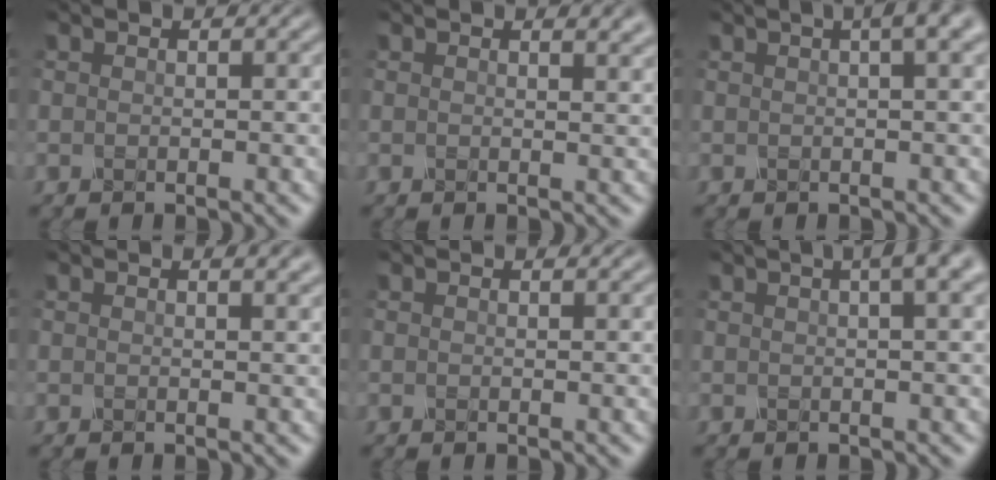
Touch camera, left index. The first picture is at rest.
{"total": 2.3, "force": [1.8, 0.8, 1.2], "torque": [-0.009, 0.004, 0.020]}
{"total": 3.9, "force": [1.8, 1.0, 3.3], "torque": [-0.038, 0.014, 0.015]}
{"total": 1.8, "force": [1.3, 0.6, 1.1], "torque": [-0.008, 0.001, 0.017]}
{"total": 0.7, "force": [0.6, 0.1, 0.3], "torque": [-0.009, -0.002, 0.005]}
{"total": 4.3, "force": [2.1, 1.1, 3.6], "torque": [-0.035, 0.016, 0.015]}